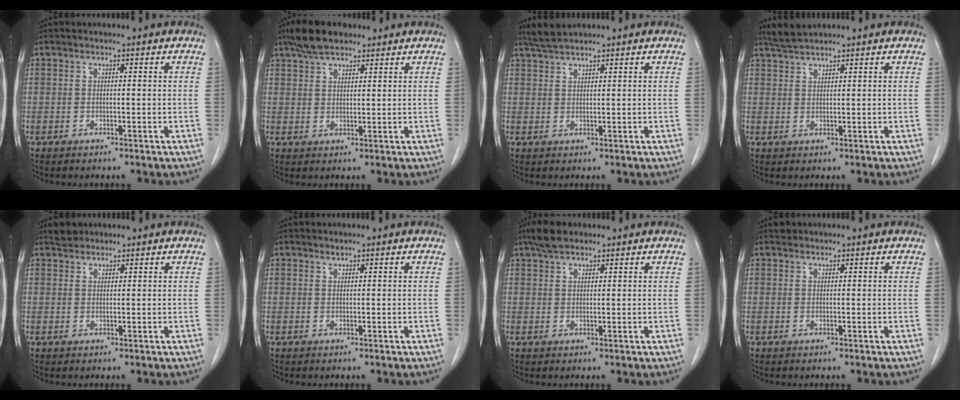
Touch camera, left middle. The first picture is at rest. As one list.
[{"total": 6.0, "force": [4.7, 2.2, 3.1], "torque": [-0.067, 0.017, 0.088]}, {"total": 2.8, "force": [2.6, -0.2, 0.9], "torque": [-0.025, 0.010, 0.055]}, {"total": 2.7, "force": [2.6, -0.2, 0.6], "torque": [-0.020, 0.009, 0.055]}, {"total": 1.6, "force": [1.5, 0.5, 0.0], "torque": [-0.004, 0.006, 0.026]}, {"total": 0.0}, {"total": 3.6, "force": [2.8, 1.3, 1.8], "torque": [-0.043, 0.010, 0.053]}, {"total": 0.5, "force": [0.5, 0.1, -0.1], "torque": [-0.006, 0.003, 0.009]}]